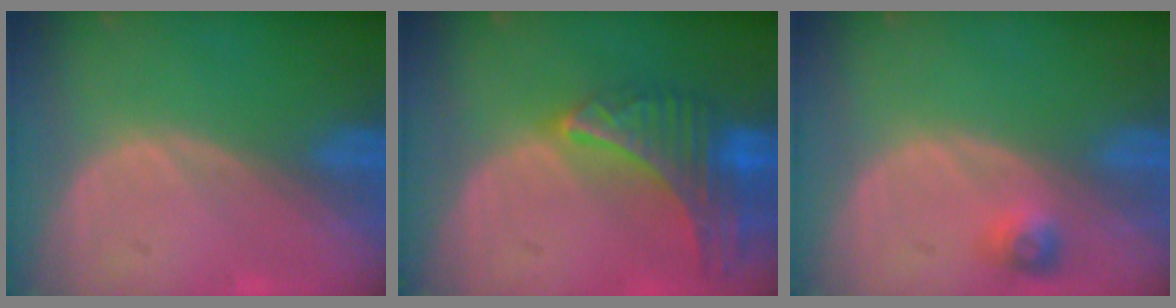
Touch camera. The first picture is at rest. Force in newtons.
{"total": 9.1, "press": 8.0, "slide": 4.4}
{"total": 2.5, "press": 2.3, "slide": 1.0}